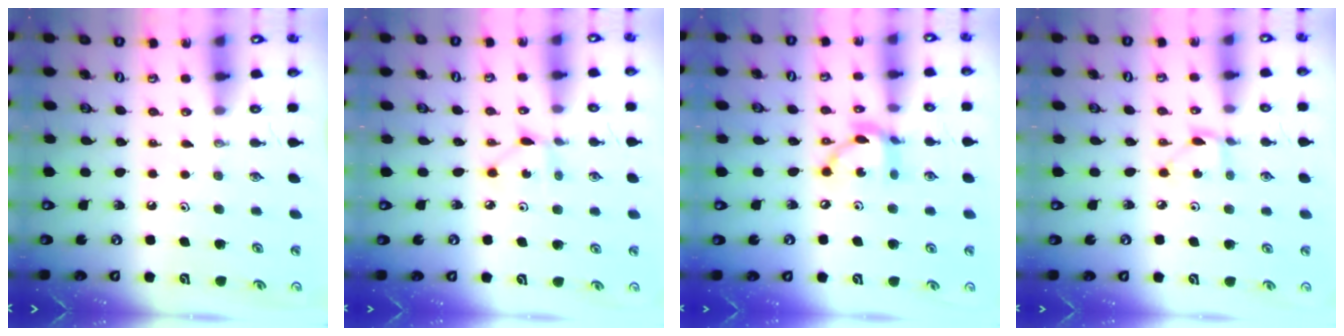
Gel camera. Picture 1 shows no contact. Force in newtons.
{"total": 2.8, "press": 2.7, "slide": 0.3}
{"total": 11.0, "press": 11.0, "slide": 0.7}
{"total": 2.0, "press": 2.0, "slide": 0.1}